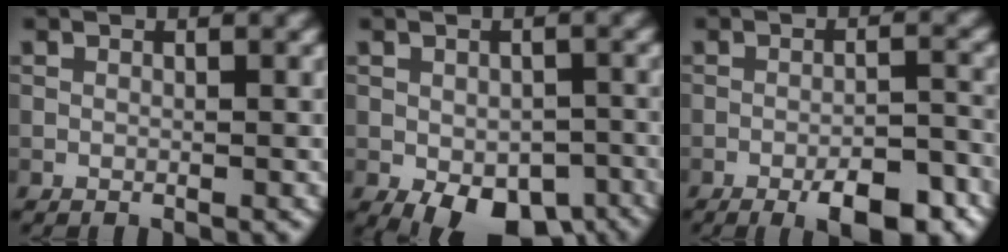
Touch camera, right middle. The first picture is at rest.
{"total": 8.2, "force": [-4.1, 4.4, 5.6], "torque": [-0.082, -0.025, -0.045]}
{"total": 6.1, "force": [-3.7, 1.6, 4.6], "torque": [-0.070, 0.004, -0.050]}